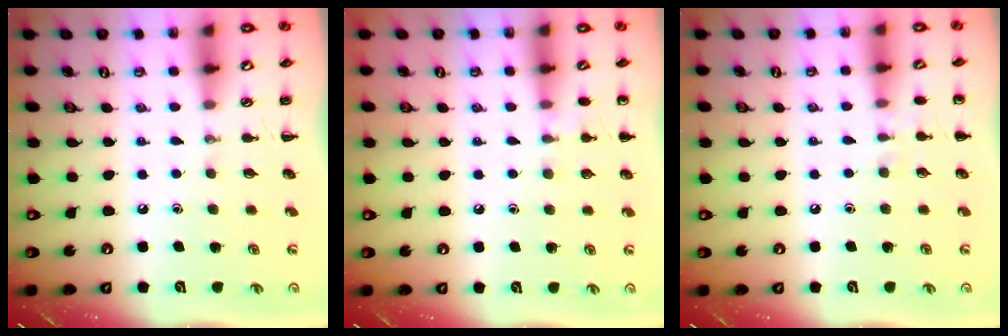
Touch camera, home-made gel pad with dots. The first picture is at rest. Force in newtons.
{"total": 5.8, "press": 5.5, "slide": 1.8}
{"total": 5.1, "press": 4.8, "slide": 1.6}